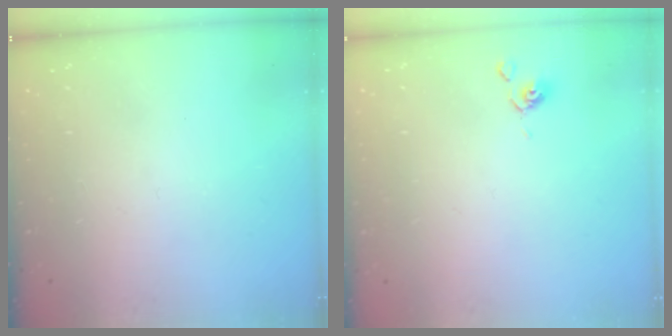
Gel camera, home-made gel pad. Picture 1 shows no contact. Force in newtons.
{"total": 2.6, "press": 2.6, "slide": 0.4}